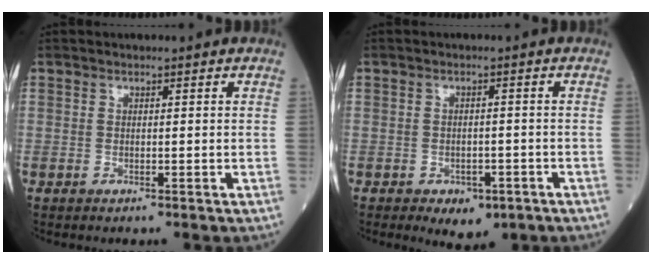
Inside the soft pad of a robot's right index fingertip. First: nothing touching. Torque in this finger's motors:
{"motor_torque": [-0.12, -0.12, 0.03, 0.00]}